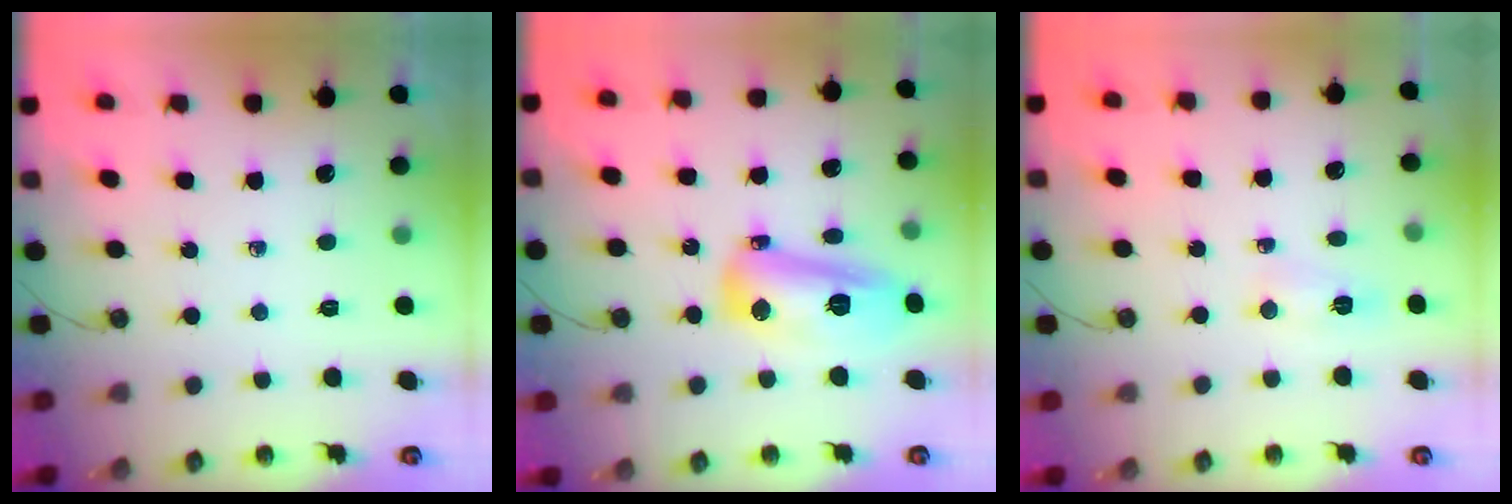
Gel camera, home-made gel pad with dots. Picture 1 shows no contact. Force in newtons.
{"total": 14.1, "press": 14.1, "slide": 1.0}
{"total": 4.8, "press": 4.8, "slide": 0.6}